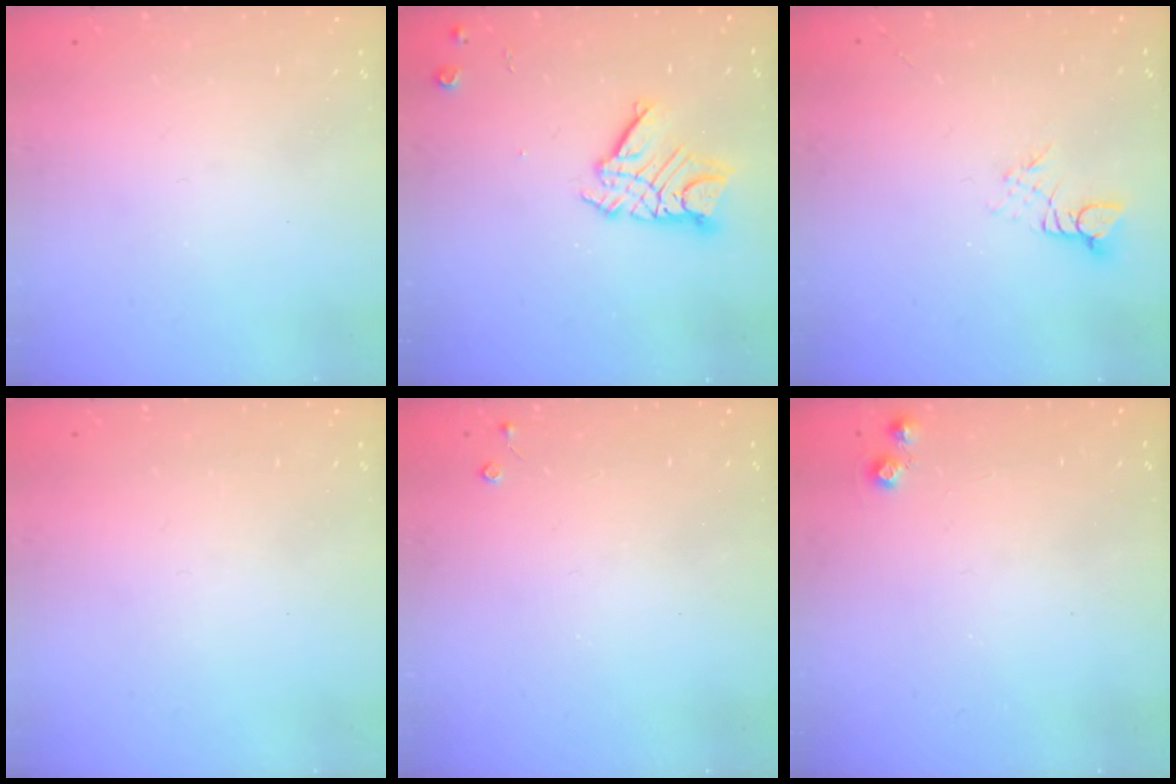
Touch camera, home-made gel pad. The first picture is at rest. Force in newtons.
{"total": 12.1, "press": 12.1, "slide": 1.1}
{"total": 2.7, "press": 2.7, "slide": 0.2}
{"total": 0.0}
{"total": 2.7, "press": 2.7, "slide": 0.4}
{"total": 5.5, "press": 5.5, "slide": 0.7}